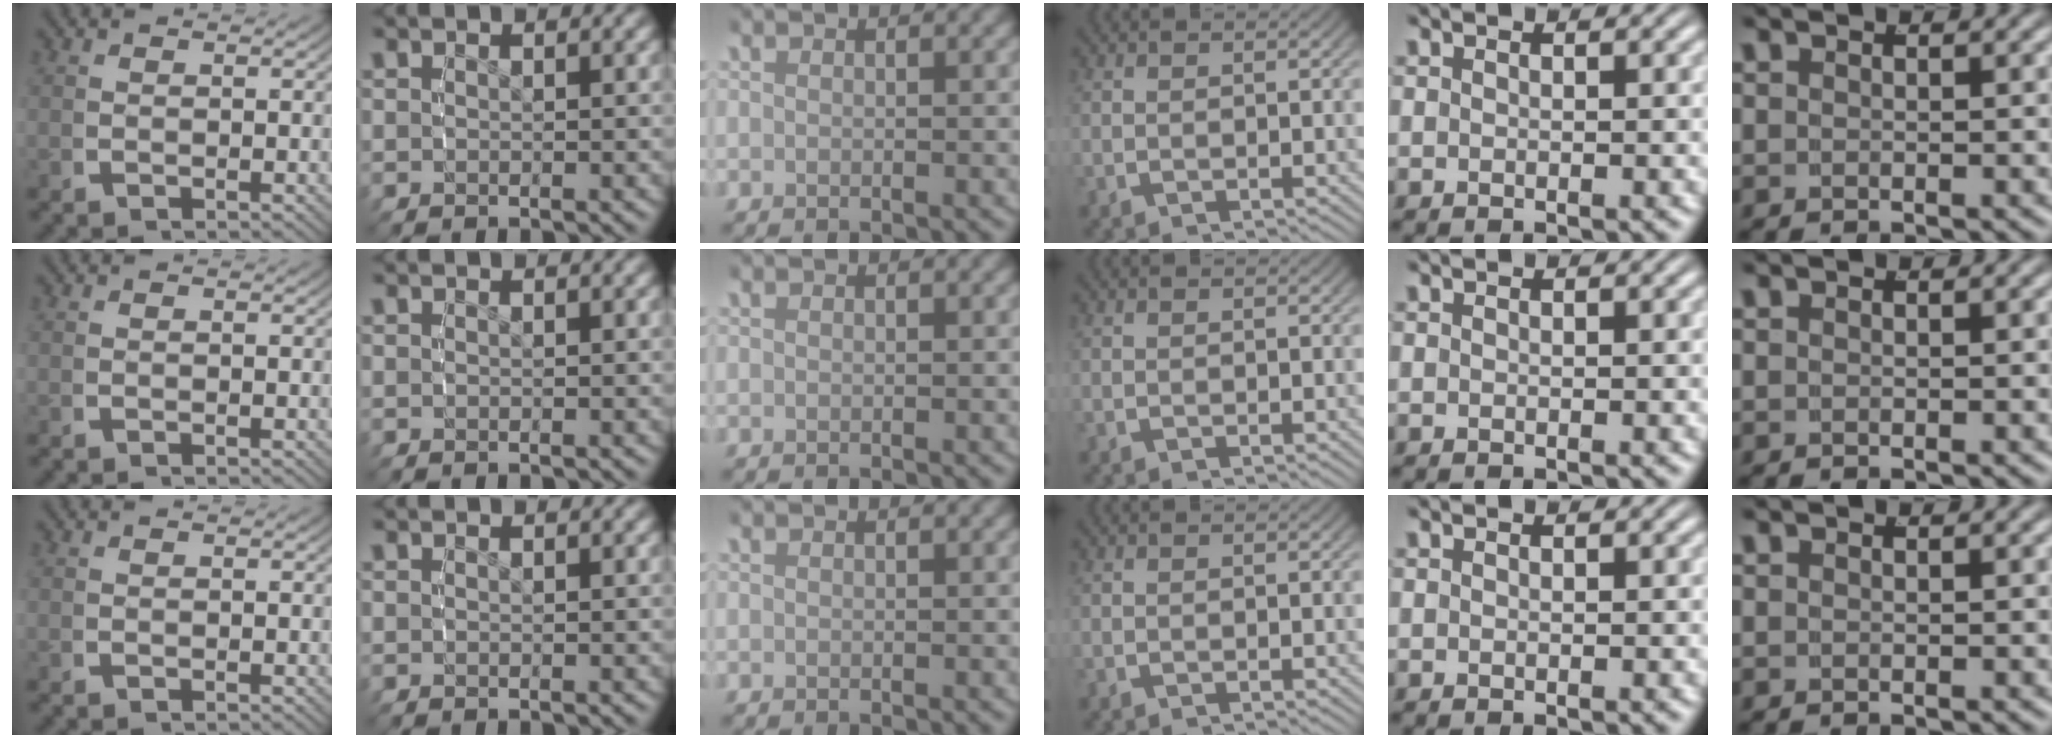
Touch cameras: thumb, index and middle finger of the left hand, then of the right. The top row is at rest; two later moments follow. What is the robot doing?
{"motion": "reach", "object": "markers"}